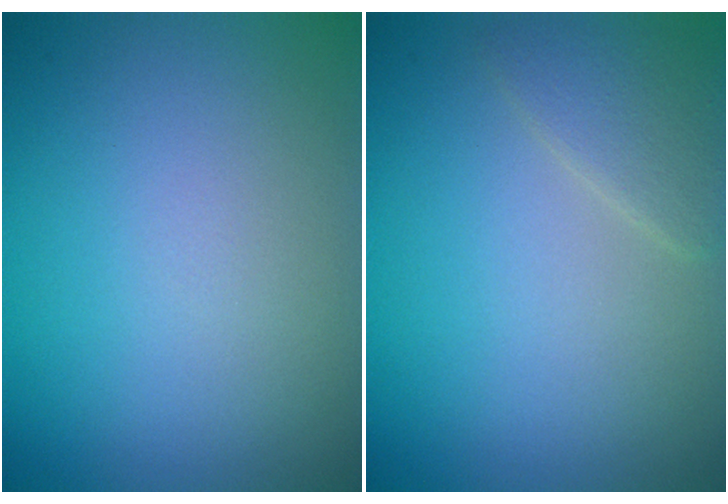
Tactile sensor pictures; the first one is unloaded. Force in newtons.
{"total": 2.1, "press": 2.1, "slide": 0.1}